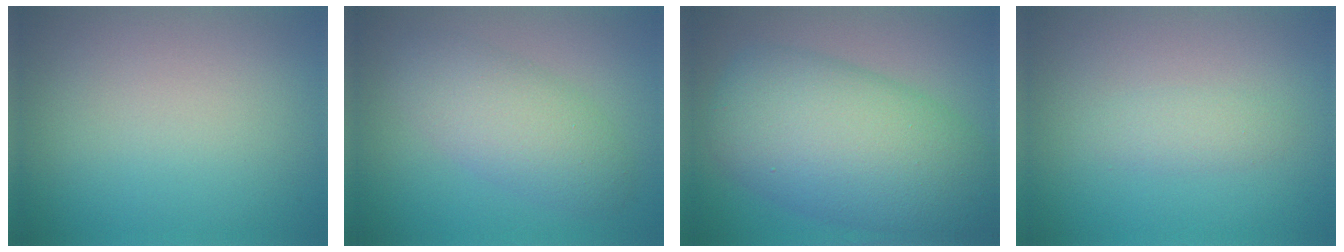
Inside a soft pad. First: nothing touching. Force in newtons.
{"total": 4.4, "press": 4.4, "slide": 0.1}
{"total": 11.2, "press": 11.2, "slide": 0.3}
{"total": 1.5, "press": 1.5, "slide": 0.1}